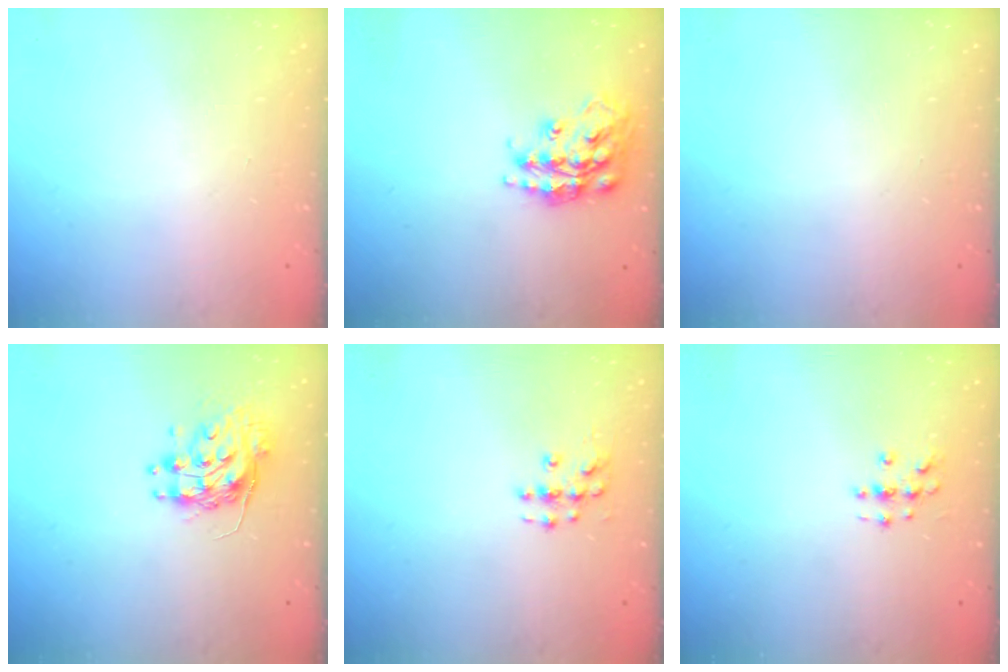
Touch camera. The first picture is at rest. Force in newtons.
{"total": 17.0, "press": 16.9, "slide": 1.2}
{"total": 0.0}
{"total": 9.8, "press": 9.8, "slide": 0.7}
{"total": 4.2, "press": 4.2, "slide": 0.1}
{"total": 2.8, "press": 2.8, "slide": 0.3}